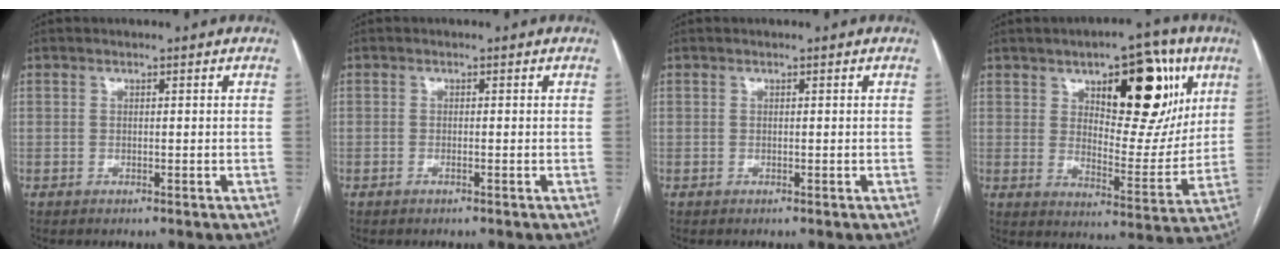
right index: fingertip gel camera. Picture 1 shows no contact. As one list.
[{"total": 0.5, "force": [-0.3, 0.0, 0.4], "torque": [-0.009, 0.000, -0.005]}, {"total": 0.0}, {"total": 17.8, "force": [8.0, 7.3, 14.1], "torque": [-0.178, 0.012, 0.121]}]